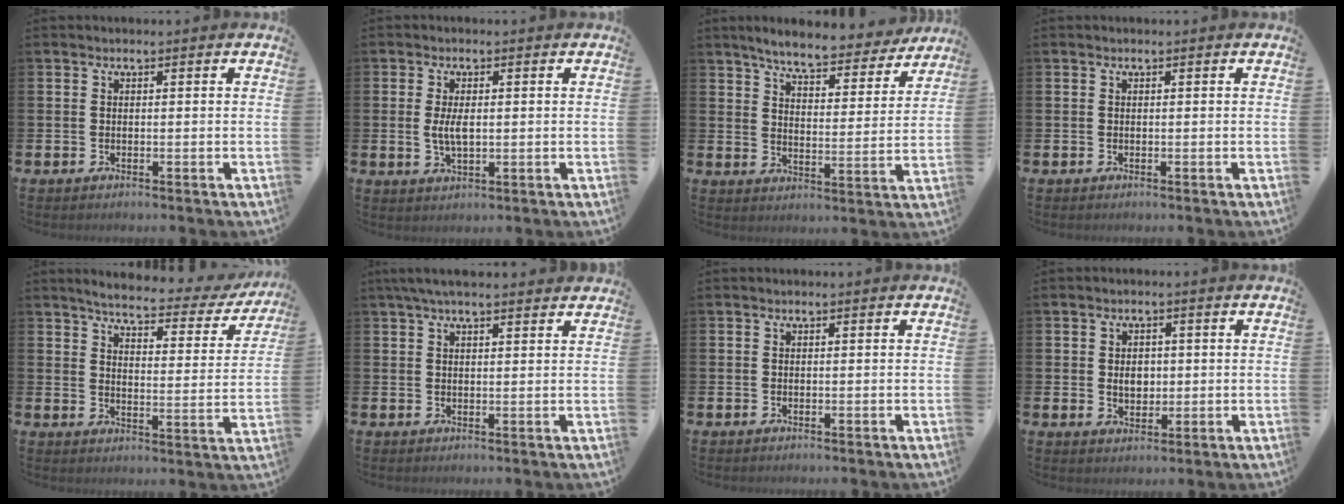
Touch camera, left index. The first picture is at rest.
{"total": 3.3, "force": [0.3, 1.4, 2.9], "torque": [-0.050, 0.002, 0.002]}
{"total": 6.6, "force": [6.2, 0.8, 2.2], "torque": [-0.062, -0.036, 0.103]}
{"total": 0.0}
{"total": 4.4, "force": [3.9, 0.8, 1.8], "torque": [-0.050, -0.032, 0.057]}
{"total": 3.8, "force": [3.2, 0.7, 1.8], "torque": [-0.038, -0.004, 0.058]}
{"total": 0.0}
{"total": 2.8, "force": [0.2, 2.2, 1.8], "torque": [-0.024, 0.004, -0.001]}